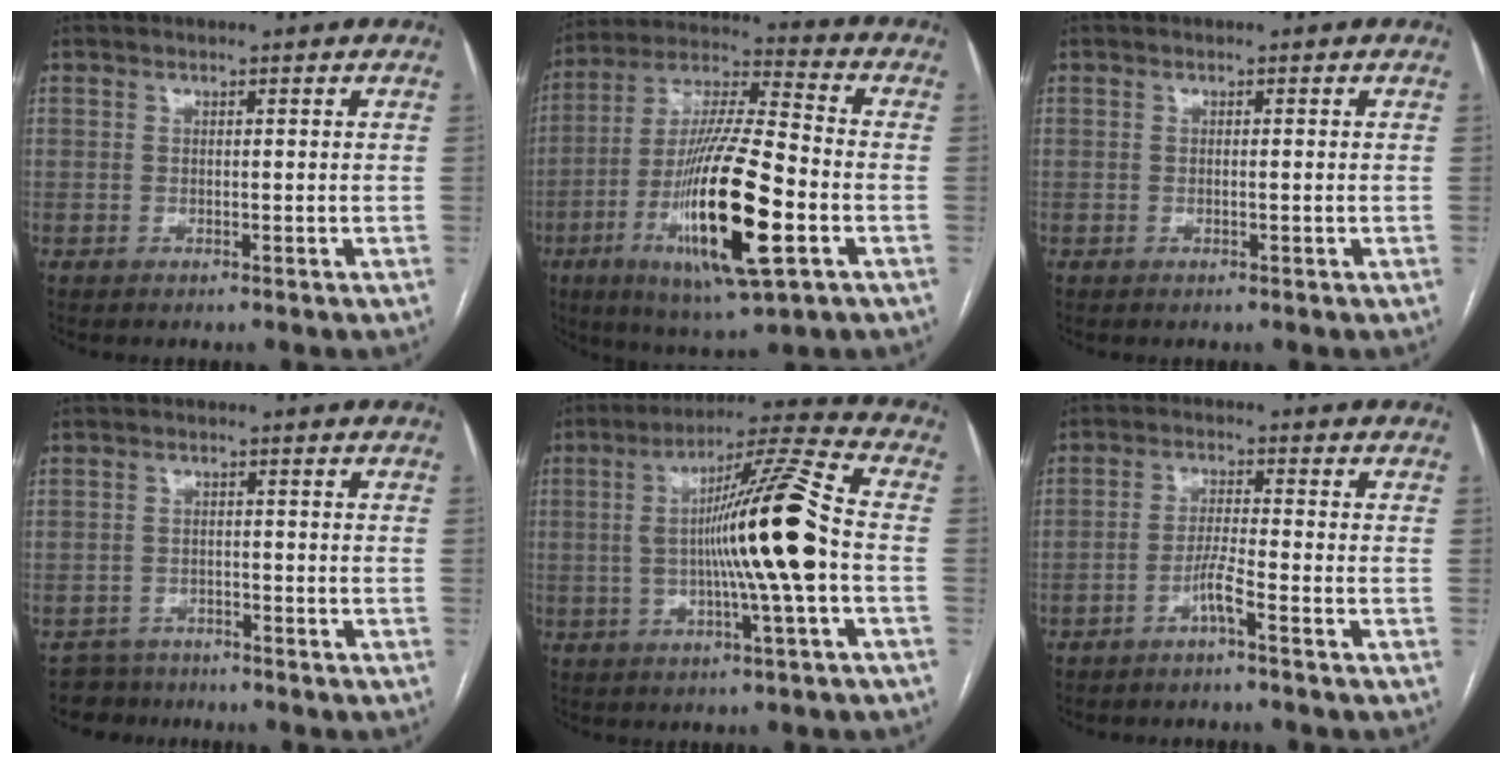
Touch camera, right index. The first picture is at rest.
{"total": 20.7, "force": [-6.2, 2.7, 19.6], "torque": [-0.384, -0.023, -0.106]}
{"total": 0.6, "force": [-0.2, 0.0, 0.6], "torque": [-0.010, 0.001, -0.001]}
{"total": 3.8, "force": [-3.0, 1.8, -1.2], "torque": [0.023, 0.002, -0.053]}
{"total": 14.8, "force": [-1.2, -0.7, 14.7], "torque": [-0.246, 0.010, -0.028]}
{"total": 3.4, "force": [-2.1, -0.6, 2.6], "torque": [-0.052, 0.003, -0.043]}